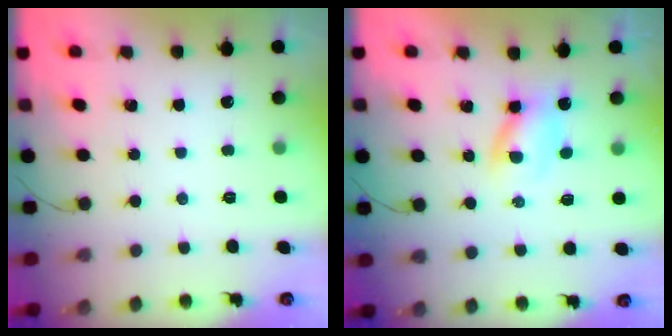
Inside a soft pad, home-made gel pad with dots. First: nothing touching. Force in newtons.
{"total": 2.9, "press": 2.8, "slide": 0.9}